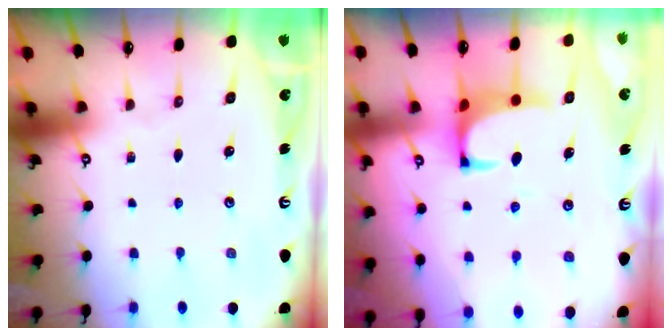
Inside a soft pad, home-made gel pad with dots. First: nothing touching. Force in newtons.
{"total": 1.5, "press": 1.2, "slide": 0.8}